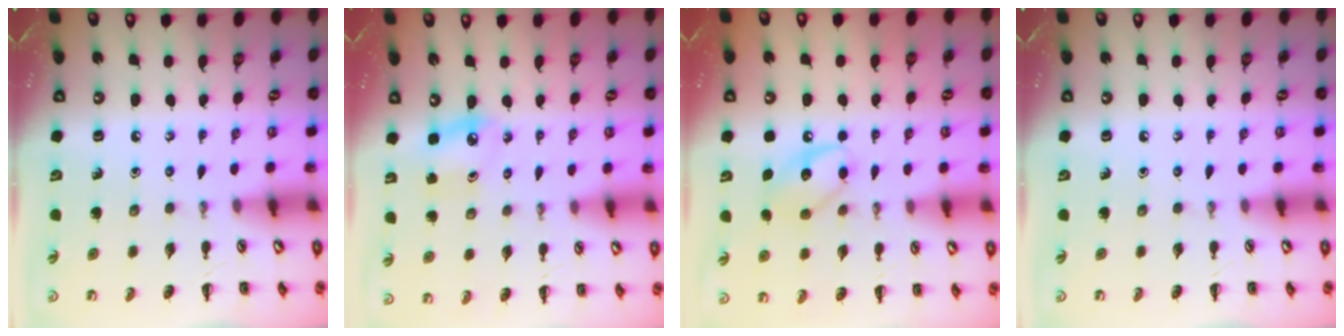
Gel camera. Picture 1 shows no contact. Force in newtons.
{"total": 5.0, "press": 4.8, "slide": 1.1}
{"total": 10.7, "press": 10.6, "slide": 1.2}
{"total": 0.0}